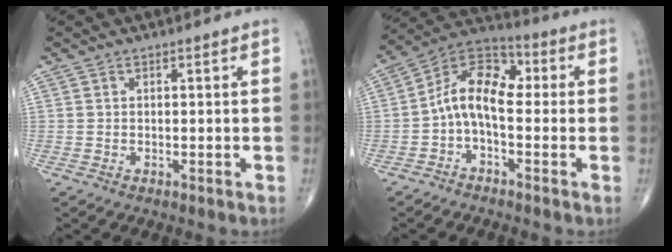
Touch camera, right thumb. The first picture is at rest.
{"total": 10.6, "force": [-1.0, 5.9, 8.7], "torque": [-0.134, 0.040, -0.034]}